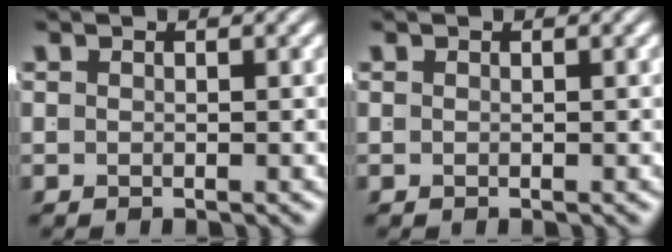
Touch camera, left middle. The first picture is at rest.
{"total": 0.0}